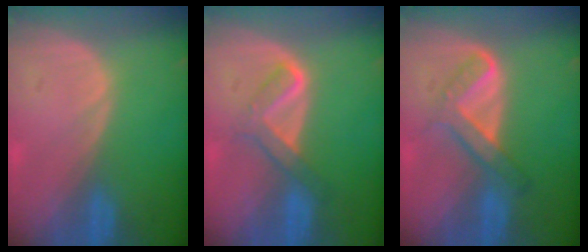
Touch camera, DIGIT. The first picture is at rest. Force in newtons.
{"total": 4.6, "press": 4.5, "slide": 0.6}
{"total": 5.3, "press": 5.1, "slide": 1.5}